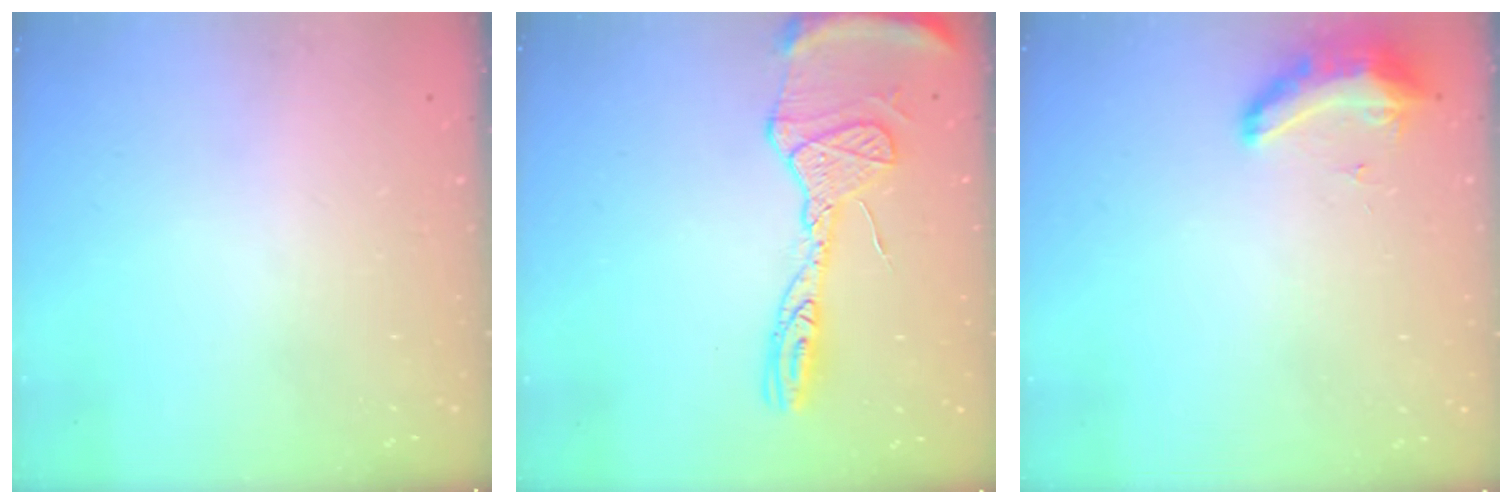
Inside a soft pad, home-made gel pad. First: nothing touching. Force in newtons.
{"total": 16.0, "press": 15.9, "slide": 1.6}
{"total": 8.6, "press": 8.5, "slide": 1.2}